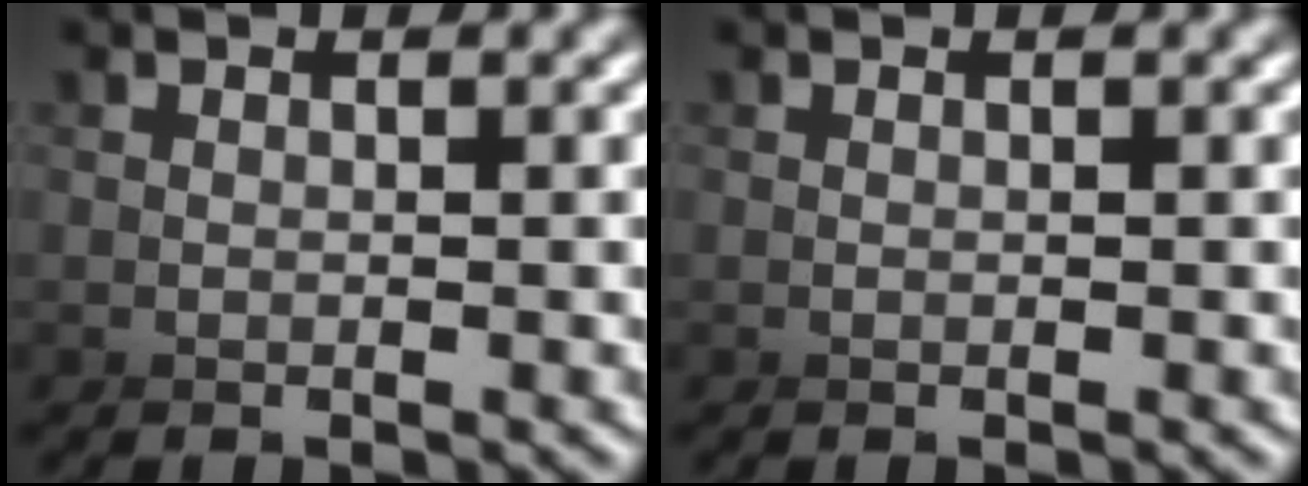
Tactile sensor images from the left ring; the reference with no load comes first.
{"total": 0.0}